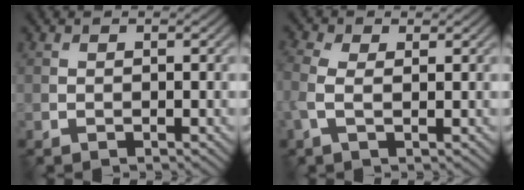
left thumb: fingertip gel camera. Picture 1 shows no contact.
{"total": 3.4, "force": [0.2, 1.7, 2.9], "torque": [-0.088, 0.004, -0.001]}